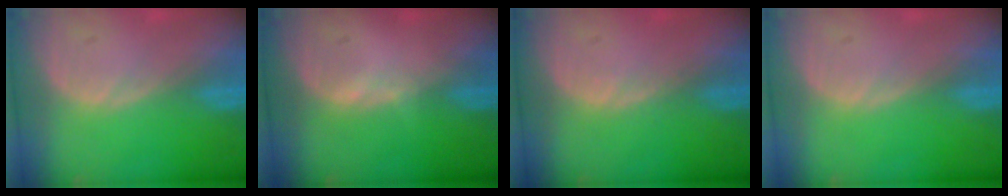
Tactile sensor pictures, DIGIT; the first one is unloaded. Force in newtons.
{"total": 0.6, "press": 0.5, "slide": 0.3}
{"total": 0.5, "press": 0.5, "slide": 0.1}
{"total": 0.0}